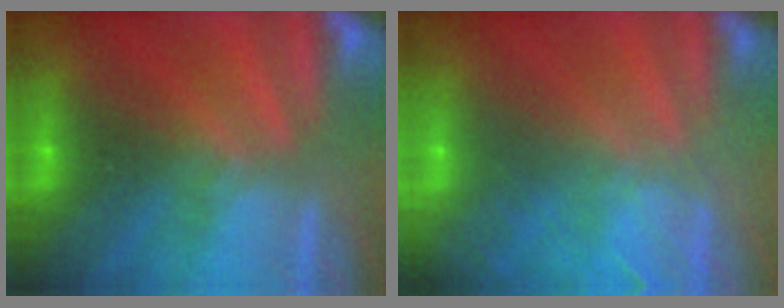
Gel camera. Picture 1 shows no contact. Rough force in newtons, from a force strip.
{"total": 7.7}